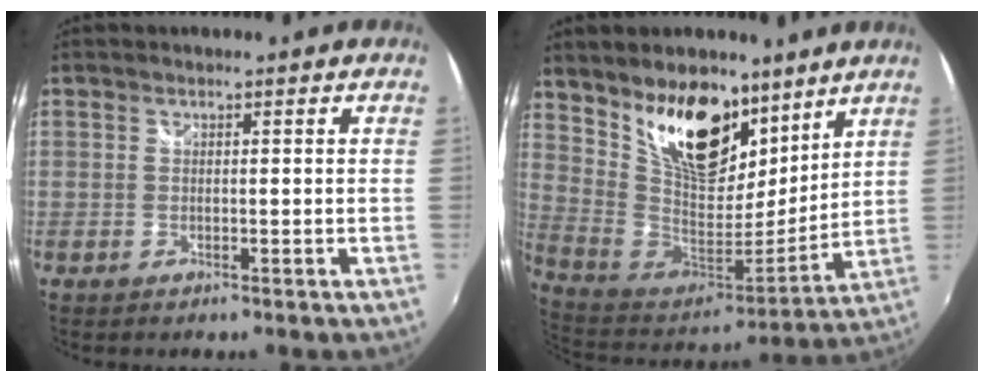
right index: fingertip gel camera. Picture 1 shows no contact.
{"total": 20.6, "force": [12.2, 10.7, 12.8], "torque": [-0.241, 0.009, 0.232]}